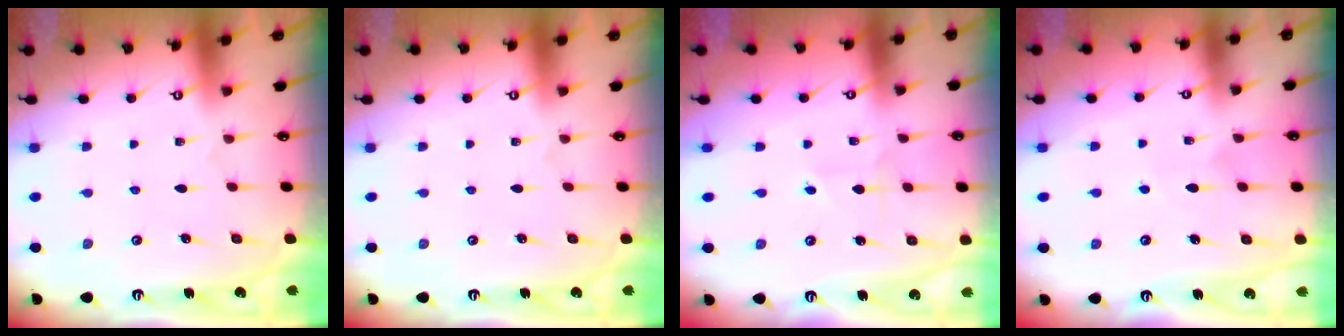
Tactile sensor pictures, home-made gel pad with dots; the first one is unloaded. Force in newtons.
{"total": 0.0}
{"total": 2.4, "press": 2.4, "slide": 0.2}
{"total": 5.4, "press": 5.4, "slide": 0.6}